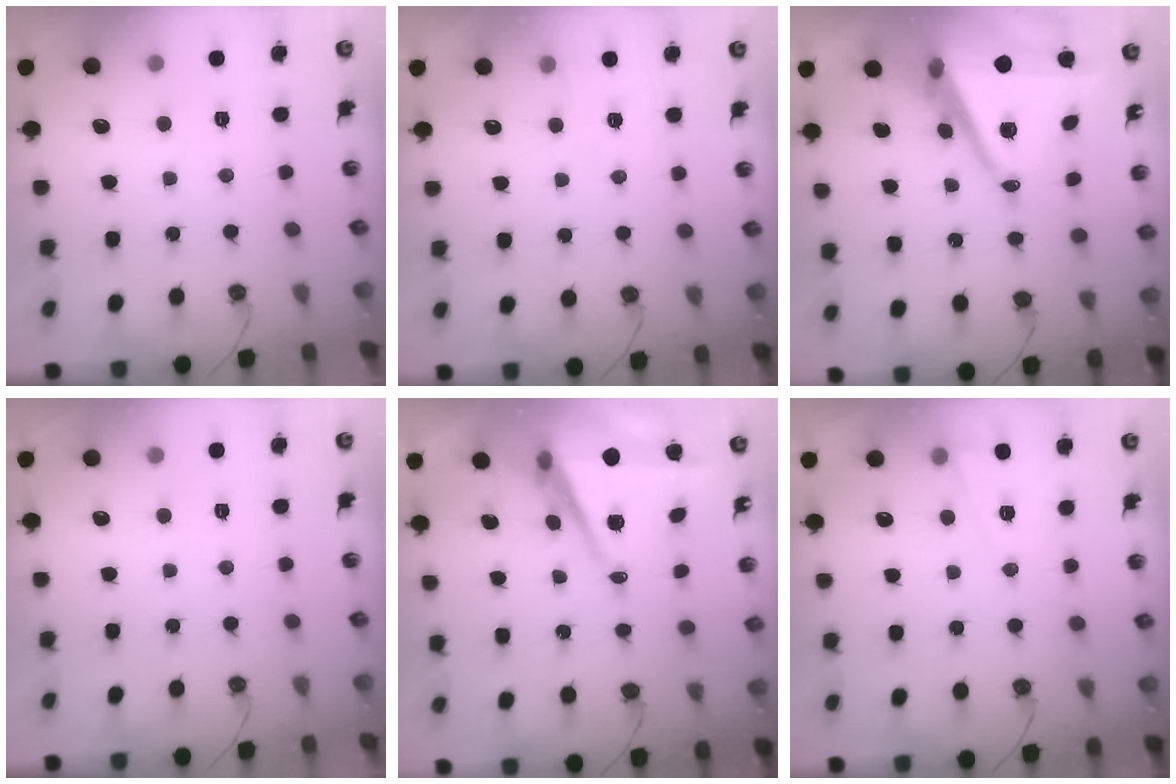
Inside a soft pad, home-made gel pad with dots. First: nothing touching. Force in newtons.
{"total": 5.0, "press": 2.7, "slide": 4.2}
{"total": 11.6, "press": 10.9, "slide": 4.0}
{"total": 0.0}
{"total": 8.7, "press": 7.5, "slide": 4.3}
{"total": 6.4, "press": 4.7, "slide": 4.3}